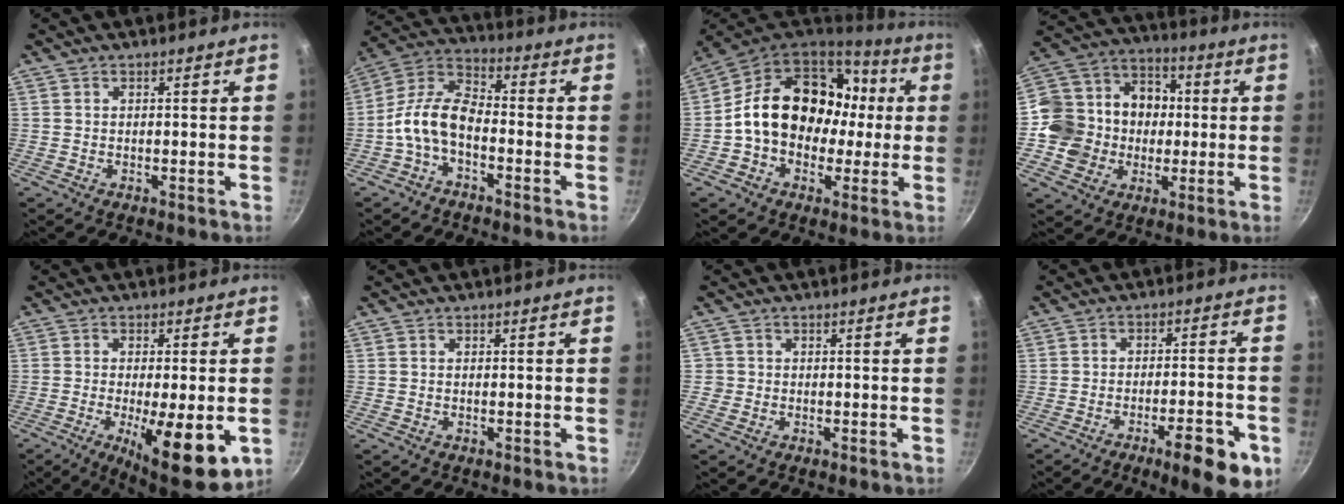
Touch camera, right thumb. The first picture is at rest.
{"total": 10.2, "force": [-2.8, 5.7, 8.0], "torque": [-0.157, 0.046, -0.067]}
{"total": 20.7, "force": [-0.5, 15.5, 13.7], "torque": [-0.197, 0.056, -0.007]}
{"total": 18.2, "force": [-1.5, 15.8, 9.0], "torque": [-0.135, 0.043, -0.023]}
{"total": 14.6, "force": [-4.1, 4.6, 13.2], "torque": [-0.179, -0.020, -0.047]}
{"total": 0.0}
{"total": 1.4, "force": [-0.2, 1.4, -0.1], "torque": [0.010, 0.007, -0.005]}
{"total": 11.7, "force": [-5.7, 3.0, 9.7], "torque": [-0.125, 0.022, -0.077]}